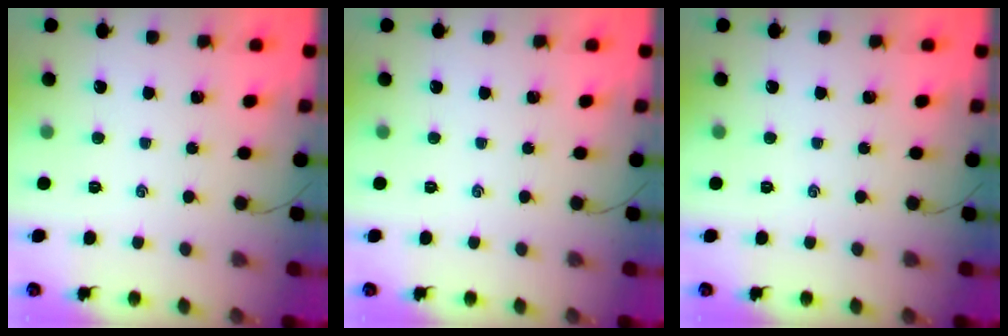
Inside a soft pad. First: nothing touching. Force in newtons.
{"total": 0.0}
{"total": 0.0}